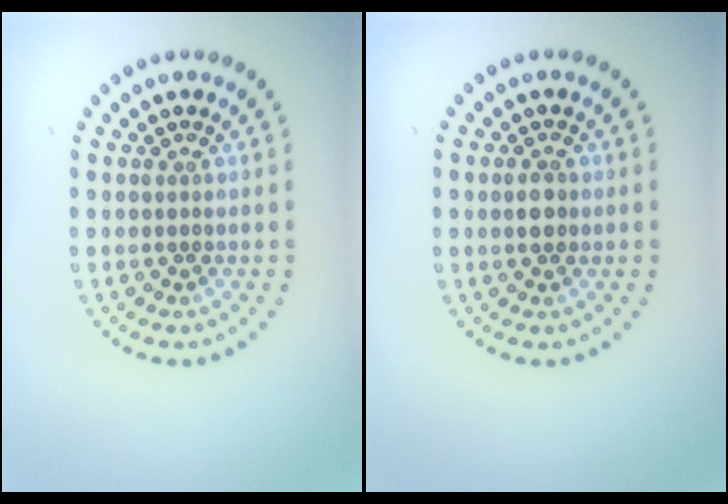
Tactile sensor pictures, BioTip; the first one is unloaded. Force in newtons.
{"total": 1.6, "press": 1.6, "slide": 0.2}